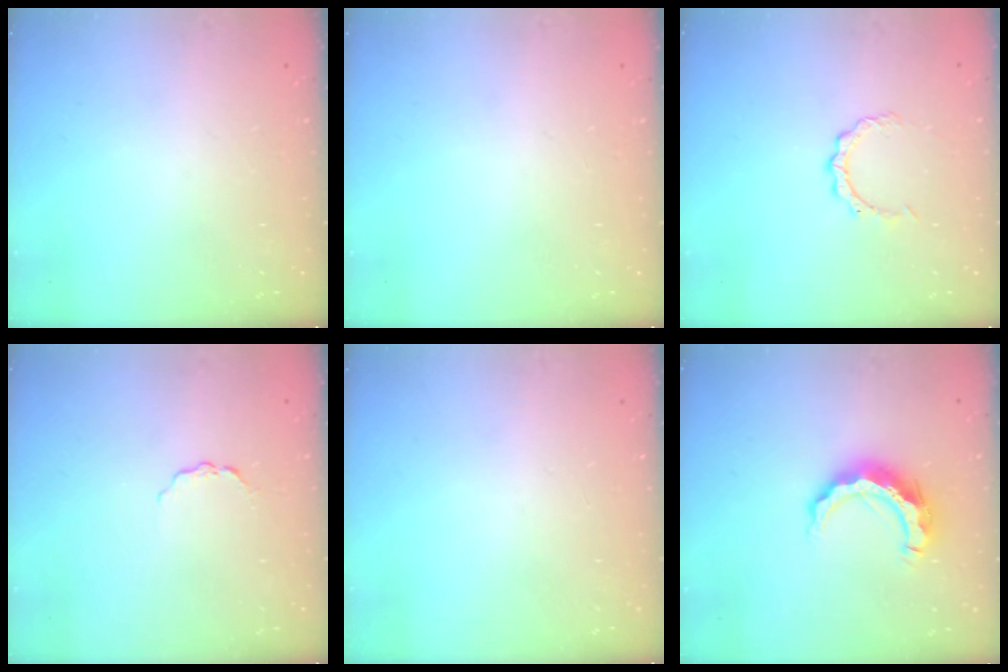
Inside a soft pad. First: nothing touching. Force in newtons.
{"total": 0.0}
{"total": 3.0, "press": 3.0, "slide": 0.2}
{"total": 3.4, "press": 3.4, "slide": 0.5}
{"total": 0.0}
{"total": 10.5, "press": 10.5, "slide": 0.6}